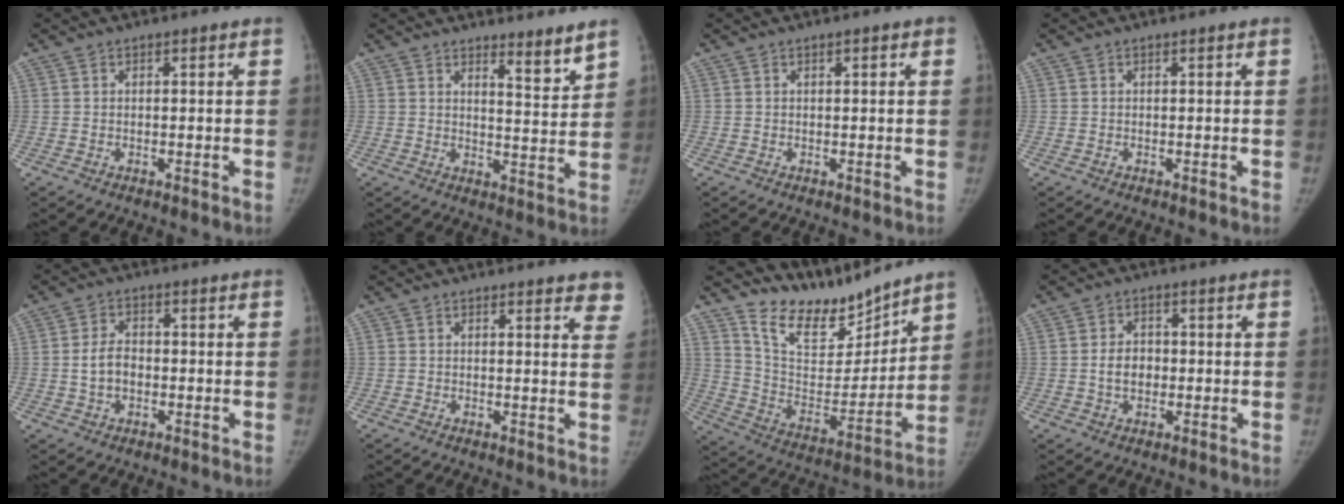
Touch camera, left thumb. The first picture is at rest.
{"total": 5.2, "force": [4.4, 0.7, 2.7], "torque": [-0.027, -0.045, 0.065]}
{"total": 1.0, "force": [0.5, 0.2, 0.9], "torque": [-0.010, 0.002, 0.005]}
{"total": 0.0}
{"total": 4.9, "force": [-0.7, 3.3, 3.5], "torque": [-0.061, 0.014, -0.014]}
{"total": 5.8, "force": [4.9, 1.7, 2.5], "torque": [0.004, -0.022, 0.038]}
{"total": 15.2, "force": [13.9, 4.6, 3.9], "torque": [-0.024, -0.107, 0.260]}
{"total": 4.5, "force": [-0.4, 3.4, 3.0], "torque": [-0.041, 0.011, -0.009]}